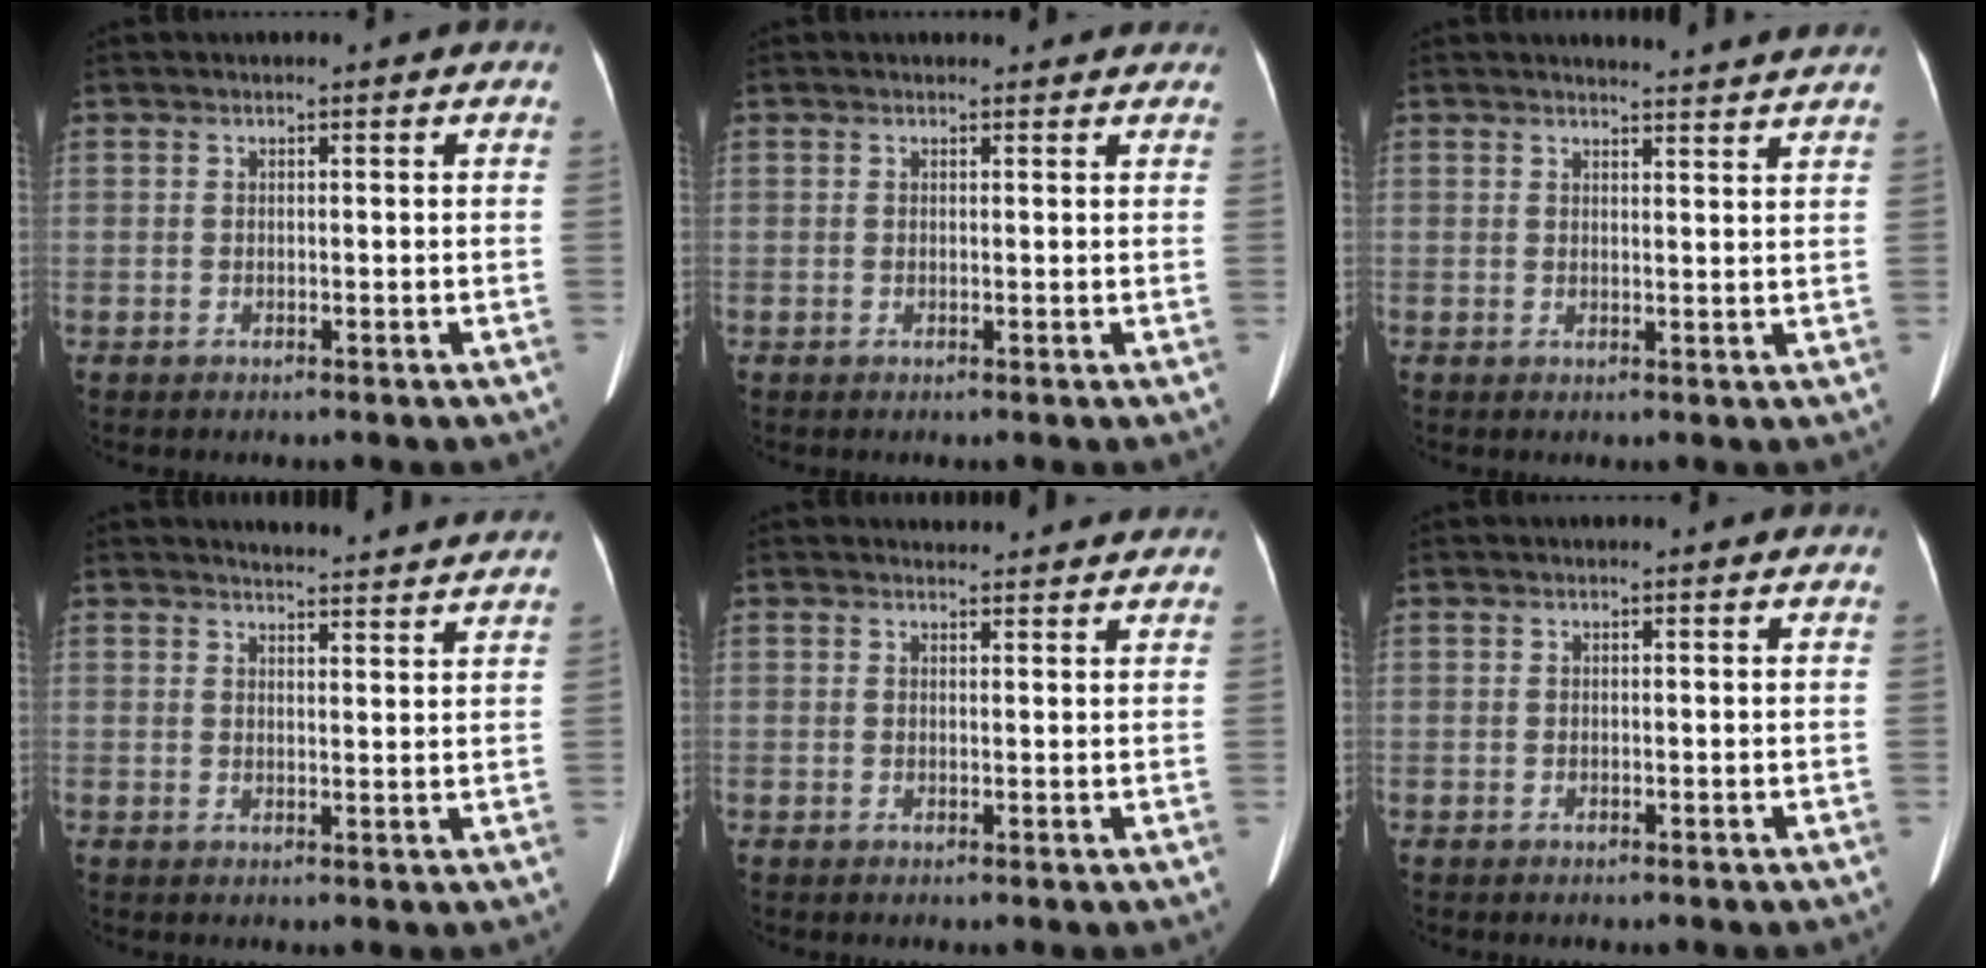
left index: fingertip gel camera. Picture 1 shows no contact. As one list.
[{"total": 3.8, "force": [3.5, 1.3, 0.9], "torque": [-0.006, 0.010, 0.031]}, {"total": 6.9, "force": [6.7, -0.7, 1.5], "torque": [-0.018, -0.004, 0.068]}, {"total": 9.2, "force": [8.9, -0.1, 2.1], "torque": [-0.027, 0.003, 0.099]}, {"total": 5.2, "force": [5.0, 1.0, 0.7], "torque": [-0.007, 0.015, 0.050]}, {"total": 0.0}]